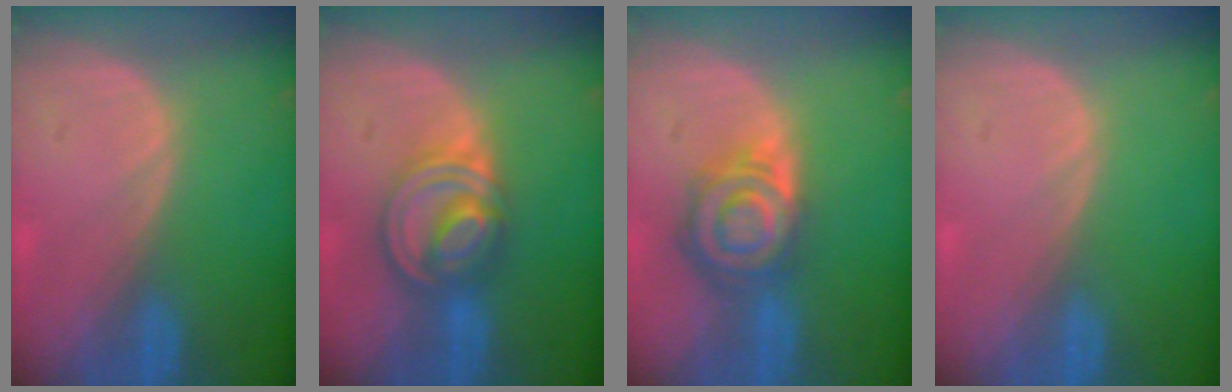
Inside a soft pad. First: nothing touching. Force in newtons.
{"total": 7.9, "press": 6.8, "slide": 3.9}
{"total": 7.9, "press": 7.1, "slide": 3.6}
{"total": 0.0}